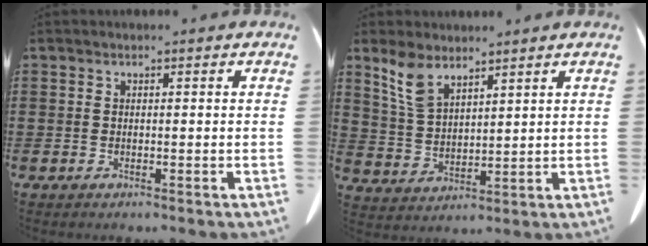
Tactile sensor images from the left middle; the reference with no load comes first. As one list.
[{"total": 6.4, "force": [4.7, 2.8, 3.2], "torque": [-0.080, -0.005, 0.090]}]